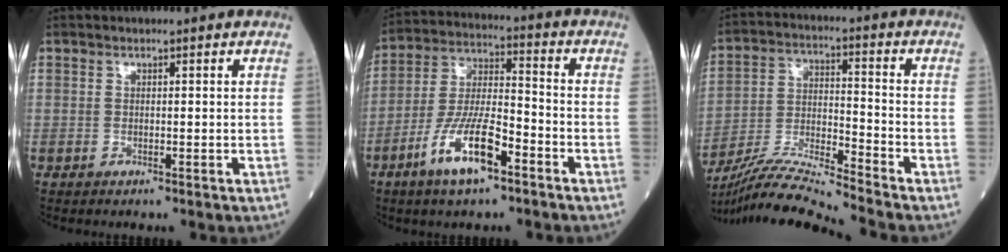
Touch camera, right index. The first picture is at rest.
{"total": 11.6, "force": [-6.2, 2.7, 9.5], "torque": [-0.194, -0.005, -0.118]}
{"total": 12.1, "force": [-11.2, -2.5, 3.8], "torque": [-0.069, -0.003, -0.213]}